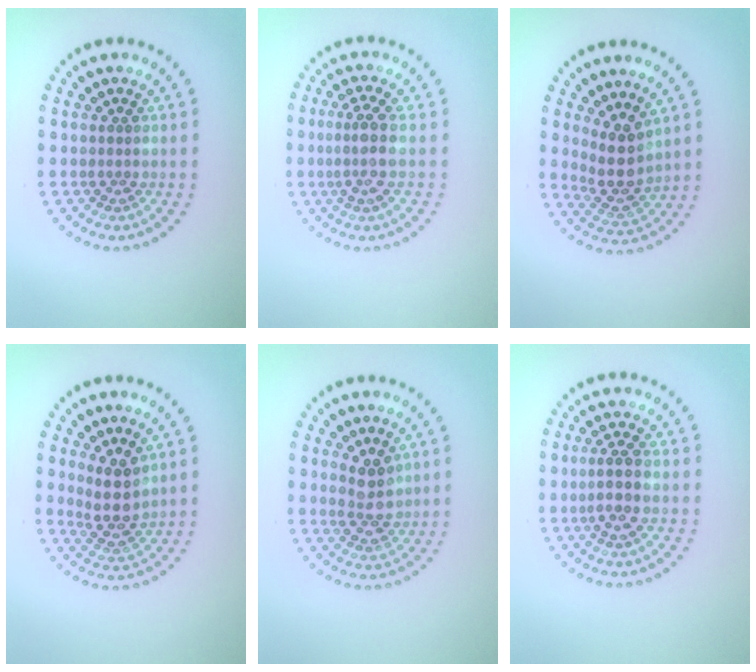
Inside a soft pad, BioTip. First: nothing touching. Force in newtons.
{"total": 2.6, "press": 2.1, "slide": 1.5}
{"total": 3.6, "press": 2.9, "slide": 2.2}
{"total": 3.4, "press": 2.8, "slide": 2.0}
{"total": 2.8, "press": 2.6, "slide": 1.1}
{"total": 2.4, "press": 2.3, "slide": 1.0}